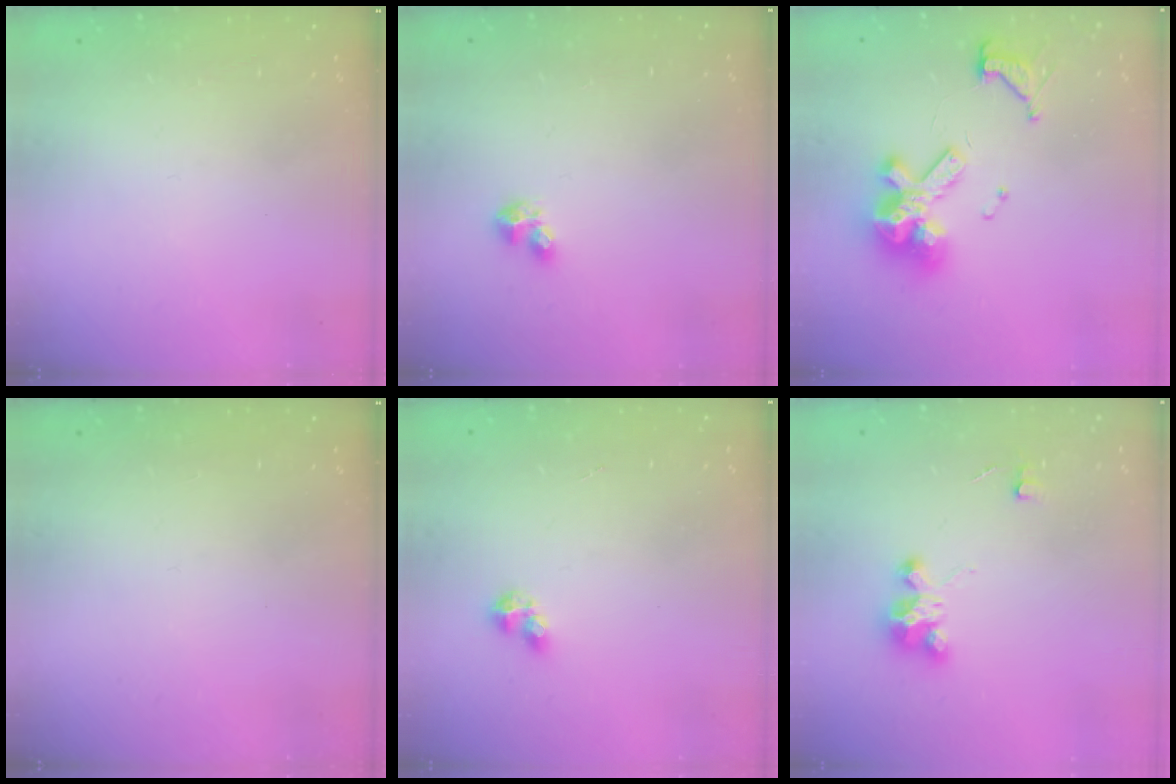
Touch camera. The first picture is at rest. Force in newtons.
{"total": 4.6, "press": 4.6, "slide": 0.6}
{"total": 13.1, "press": 13.0, "slide": 1.6}
{"total": 0.0}
{"total": 3.4, "press": 3.4, "slide": 0.5}
{"total": 4.9, "press": 4.8, "slide": 0.2}